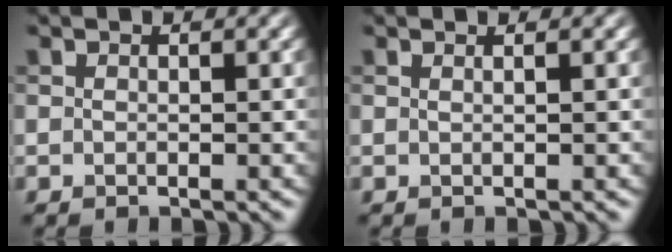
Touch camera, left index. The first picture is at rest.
{"total": 1.2, "force": [0.6, 0.5, 0.8], "torque": [-0.005, -0.001, -0.005]}